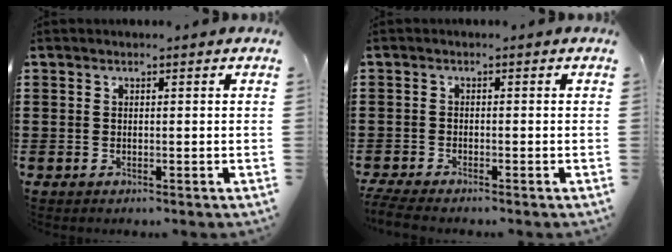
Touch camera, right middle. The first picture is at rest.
{"total": 2.0, "force": [-1.8, 0.1, 0.7], "torque": [-0.019, -0.002, -0.038]}